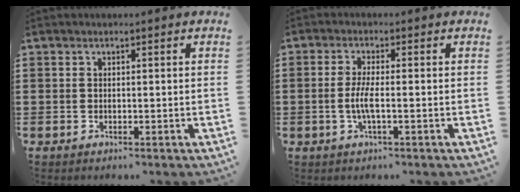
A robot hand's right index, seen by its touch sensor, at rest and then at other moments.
{"total": 3.7, "force": [-0.8, 0.4, 3.6], "torque": [-0.087, -0.009, -0.023]}